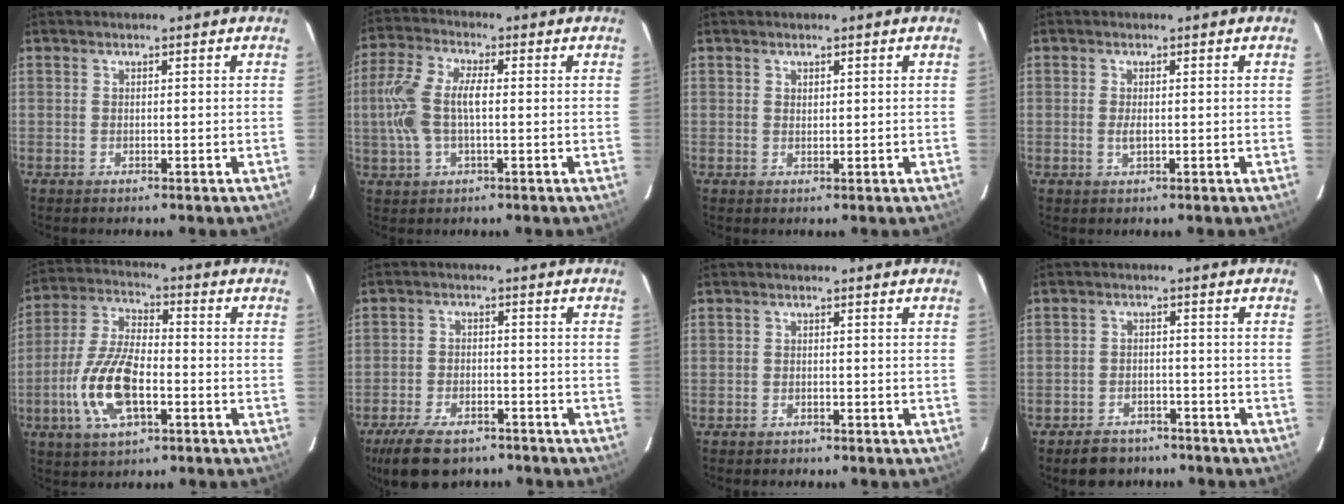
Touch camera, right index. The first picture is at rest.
{"total": 10.0, "force": [-0.1, 4.4, 8.9], "torque": [-0.198, 0.012, -0.002]}
{"total": 0.7, "force": [0.5, 0.5, 0.2], "torque": [-0.003, 0.002, 0.010]}
{"total": 1.7, "force": [-0.1, 0.7, 1.5], "torque": [-0.031, -0.002, -0.002]}
{"total": 13.5, "force": [-4.3, 5.6, 11.5], "torque": [-0.248, -0.001, -0.083]}
{"total": 11.8, "force": [-8.9, 5.3, 5.8], "torque": [-0.140, -0.011, -0.146]}
{"total": 1.2, "force": [-1.0, 0.7, 0.0], "torque": [-0.005, 0.004, -0.016]}
{"total": 7.2, "force": [-5.8, 3.9, 1.8], "torque": [-0.051, 0.013, -0.078]}